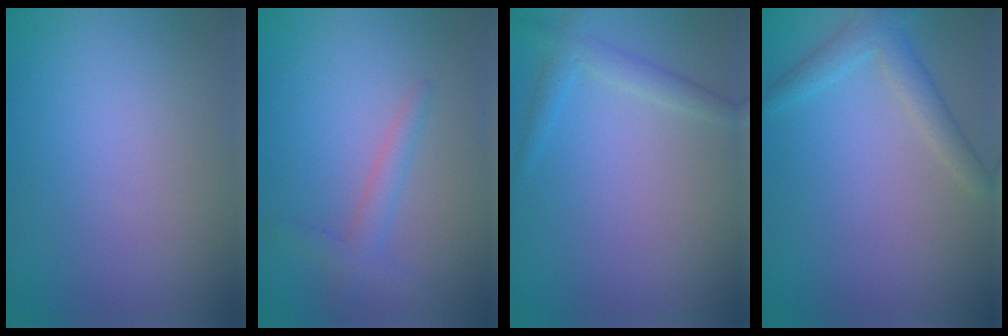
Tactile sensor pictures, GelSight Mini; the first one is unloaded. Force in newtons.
{"total": 2.0, "press": 2.0, "slide": 0.1}
{"total": 1.8, "press": 1.8, "slide": 0.0}
{"total": 2.6, "press": 2.6, "slide": 0.1}